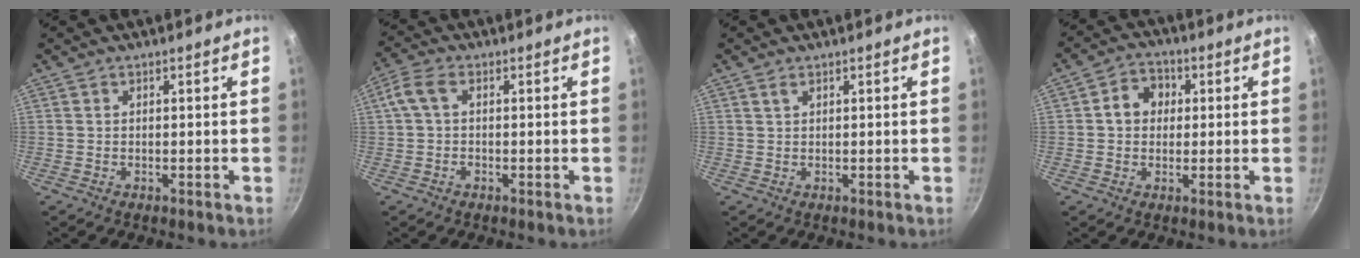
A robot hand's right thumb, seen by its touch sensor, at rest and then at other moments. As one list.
[{"total": 4.7, "force": [0.2, 3.2, 3.4], "torque": [-0.076, 0.015, -0.006]}, {"total": 0.9, "force": [0.6, 0.4, 0.6], "torque": [-0.010, -0.001, 0.012]}, {"total": 6.4, "force": [1.0, 5.4, 3.3], "torque": [-0.024, 0.012, 0.005]}]